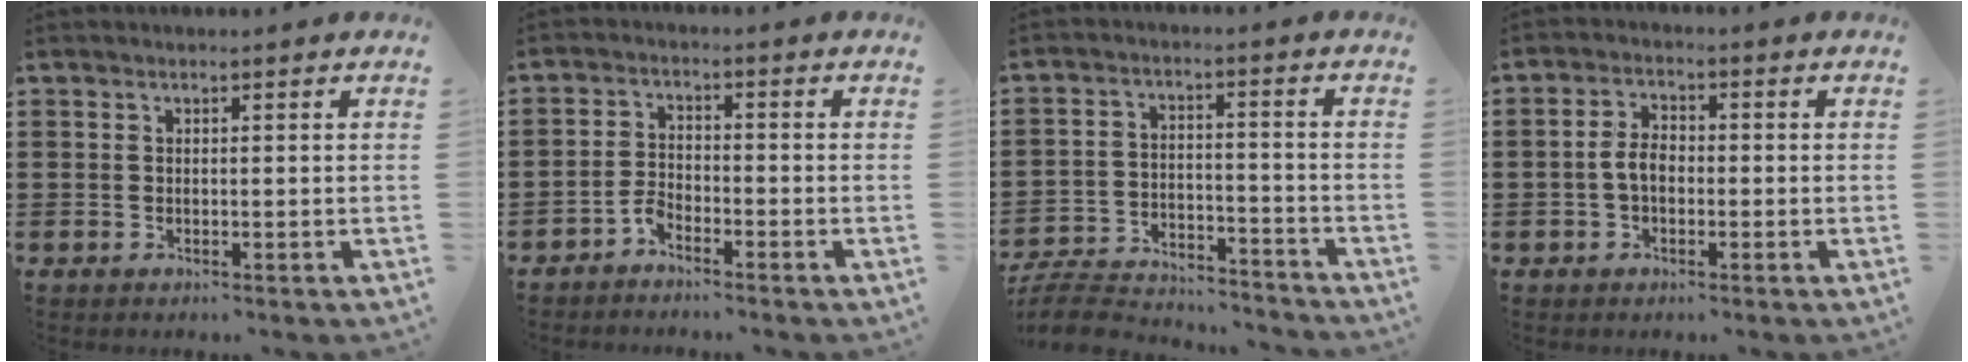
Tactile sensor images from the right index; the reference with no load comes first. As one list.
[{"total": 2.6, "force": [-2.3, 0.8, 0.9], "torque": [-0.022, 0.006, -0.047]}, {"total": 6.6, "force": [-6.4, 1.2, 1.4], "torque": [-0.035, 0.013, -0.127]}, {"total": 3.8, "force": [-0.8, 2.2, 3.0], "torque": [-0.072, 0.000, -0.019]}]